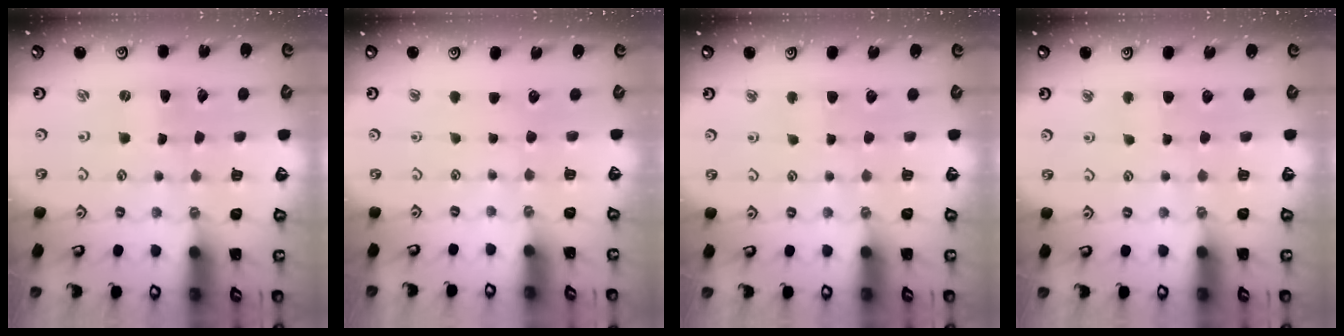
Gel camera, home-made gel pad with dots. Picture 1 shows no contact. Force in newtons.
{"total": 0.0}
{"total": 2.7, "press": 2.6, "slide": 0.4}
{"total": 2.7, "press": 2.6, "slide": 0.4}